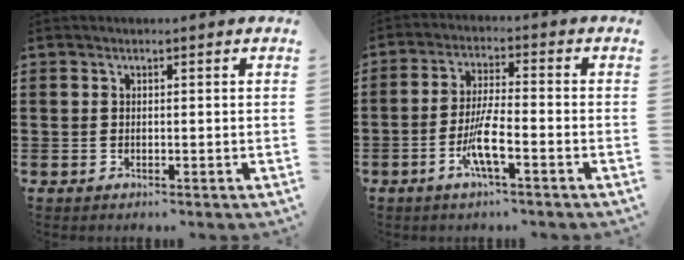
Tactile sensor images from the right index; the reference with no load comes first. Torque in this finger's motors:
{"motor_torque": [1.16, 0.98, 0.19, 0.11]}